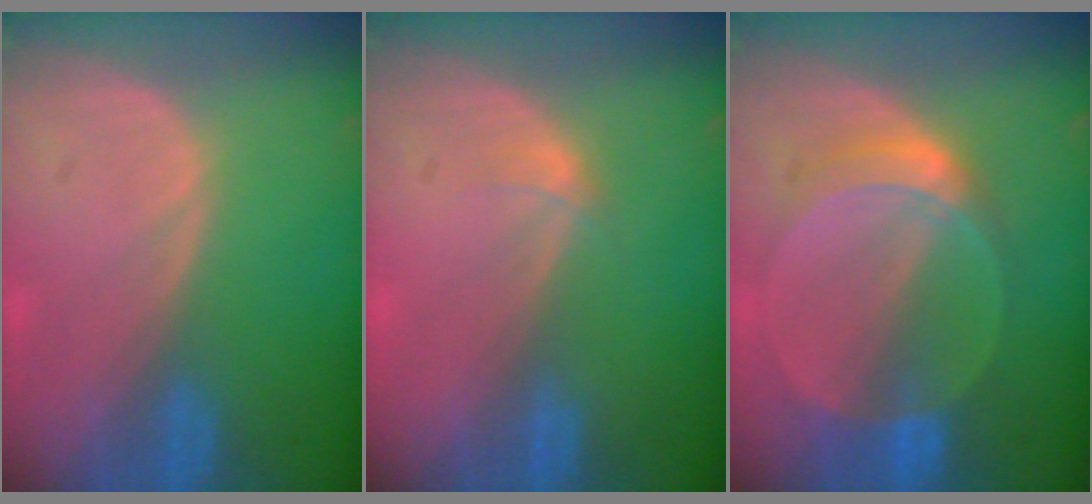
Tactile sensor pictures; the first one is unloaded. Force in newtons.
{"total": 1.0, "press": 1.0, "slide": 0.1}
{"total": 6.1, "press": 5.6, "slide": 2.4}